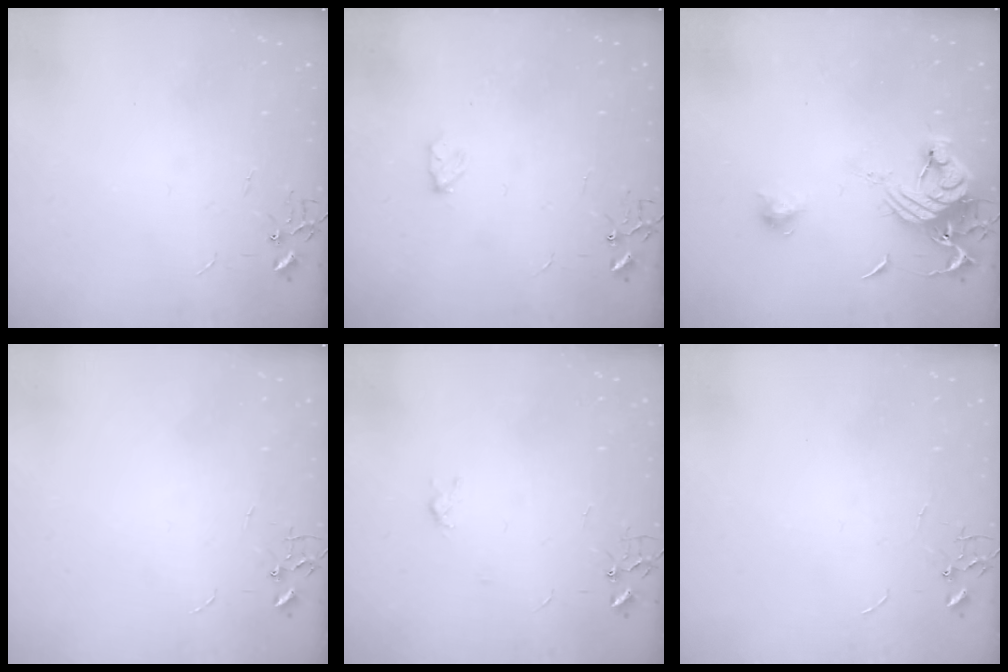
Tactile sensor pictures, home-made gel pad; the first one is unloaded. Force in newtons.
{"total": 3.8, "press": 3.8, "slide": 0.6}
{"total": 14.0, "press": 14.0, "slide": 1.1}
{"total": 0.0}
{"total": 3.0, "press": 2.9, "slide": 0.6}
{"total": 0.0}